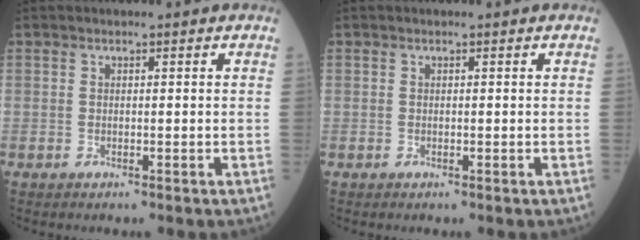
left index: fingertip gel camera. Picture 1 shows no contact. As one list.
[{"total": 0.0}]